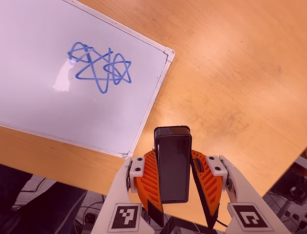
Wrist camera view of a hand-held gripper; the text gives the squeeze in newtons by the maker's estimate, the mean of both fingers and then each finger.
{"total": 6.4, "left": 6.5, "right": 6.3}